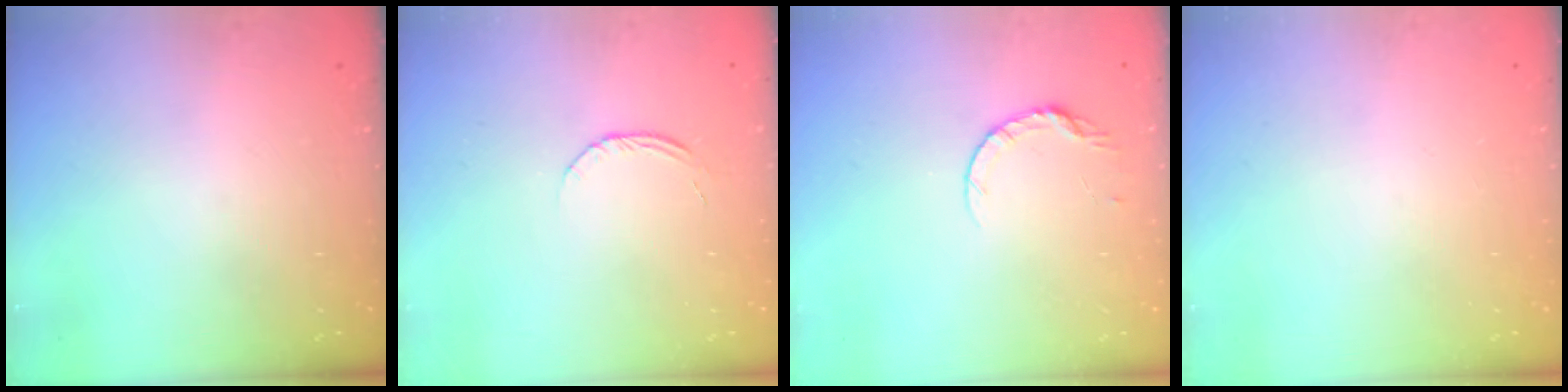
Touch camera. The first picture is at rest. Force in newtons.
{"total": 4.2, "press": 4.2, "slide": 0.4}
{"total": 5.3, "press": 5.2, "slide": 0.6}
{"total": 0.0}